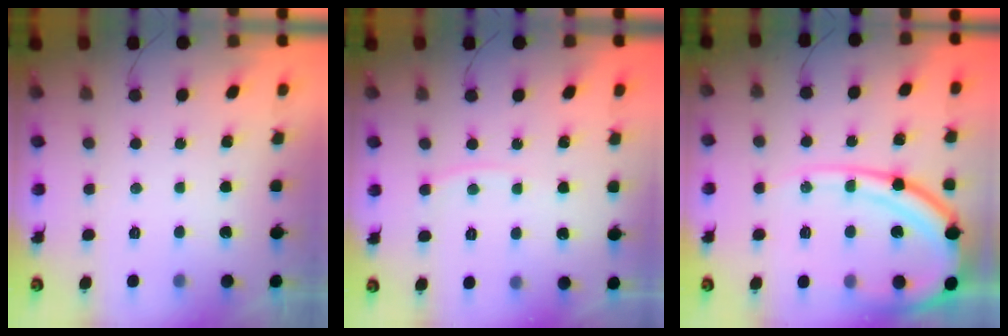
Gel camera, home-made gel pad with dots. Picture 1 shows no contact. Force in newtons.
{"total": 4.5, "press": 4.4, "slide": 0.6}
{"total": 17.2, "press": 17.1, "slide": 1.9}